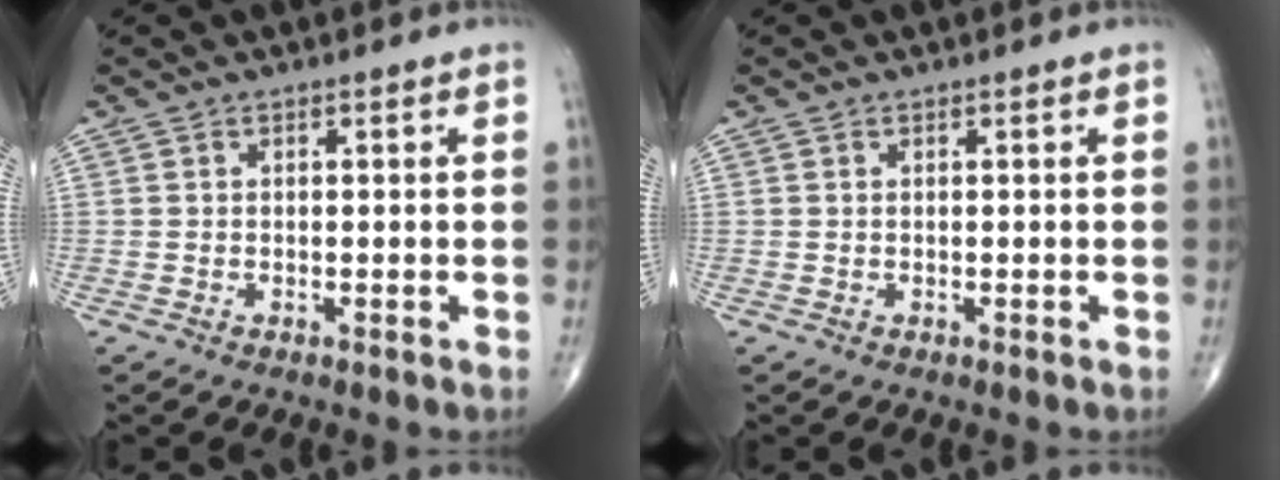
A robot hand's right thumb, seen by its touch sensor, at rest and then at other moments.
{"total": 0.0}